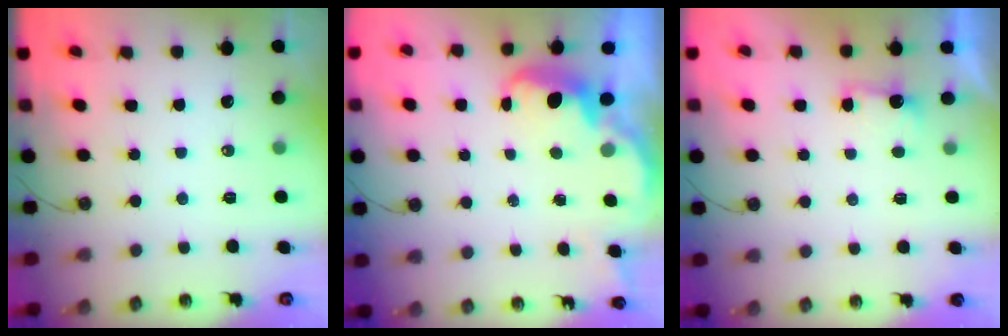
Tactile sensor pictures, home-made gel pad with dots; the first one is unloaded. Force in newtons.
{"total": 2.7, "press": 2.7, "slide": 0.7}
{"total": 2.3, "press": 2.2, "slide": 0.8}